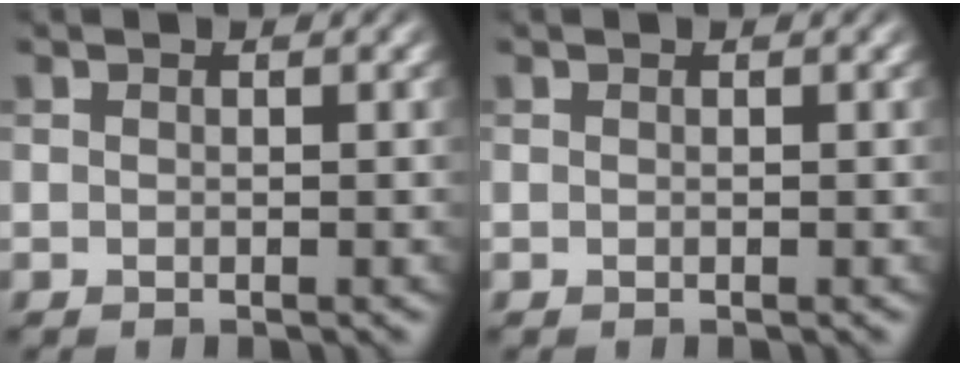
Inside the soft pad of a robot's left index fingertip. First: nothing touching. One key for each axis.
{"total": 0.0}